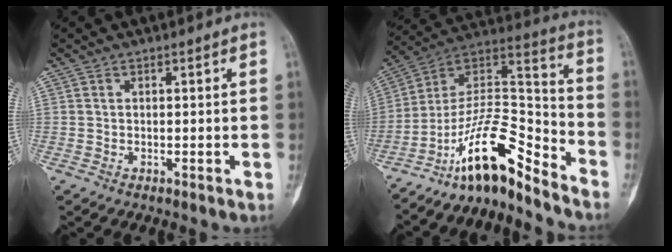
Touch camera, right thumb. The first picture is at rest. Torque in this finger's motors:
{"motor_torque": [0.40, 0.00, 1.46, -1.32, 0.41]}